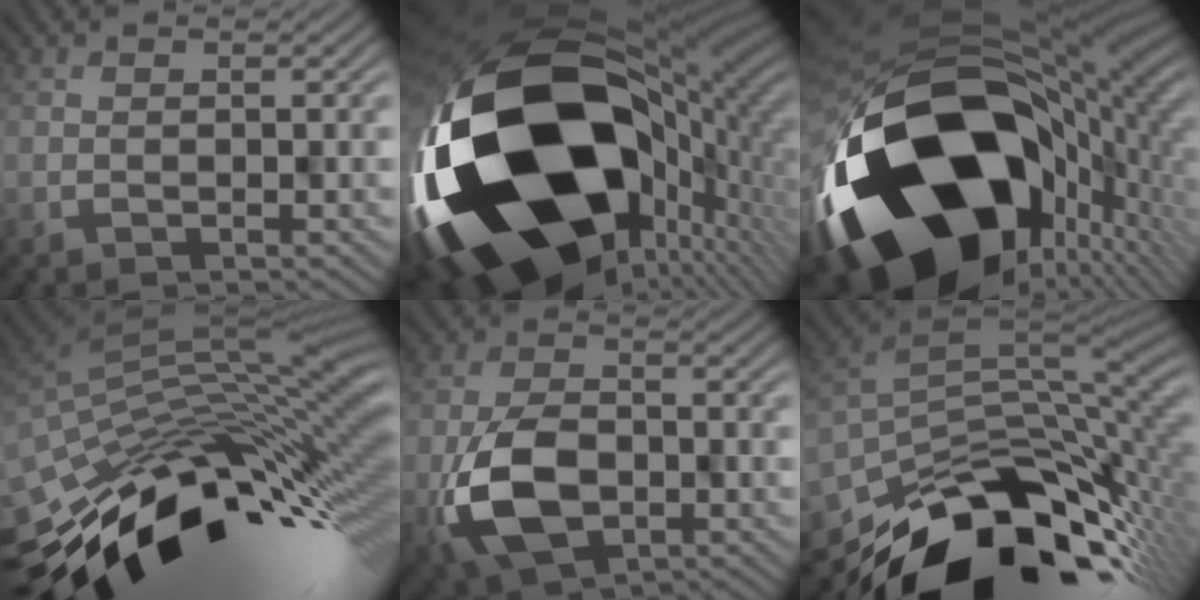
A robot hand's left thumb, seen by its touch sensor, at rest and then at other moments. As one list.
[{"total": 23.0, "force": [-4.3, 13.9, 17.8], "torque": [-0.372, -0.079, -0.045]}, {"total": 21.9, "force": [-5.7, 13.8, 16.0], "torque": [-0.335, -0.082, -0.058]}, {"total": 14.6, "force": [-5.6, 6.2, 11.9], "torque": [-0.208, -0.008, -0.100]}, {"total": 9.6, "force": [-3.0, 5.8, 7.0], "torque": [-0.164, -0.015, -0.061]}, {"total": 16.5, "force": [-8.4, 8.8, 11.1], "torque": [-0.186, -0.038, -0.131]}]